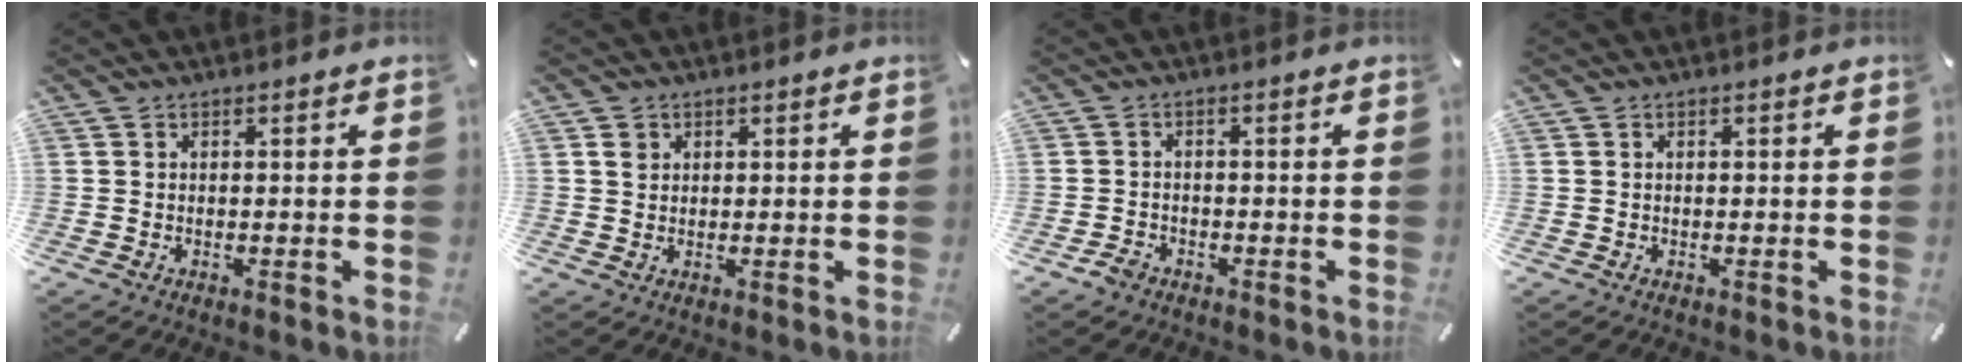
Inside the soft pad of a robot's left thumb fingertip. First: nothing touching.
{"total": 2.1, "force": [0.8, 1.8, 0.6], "torque": [0.001, -0.003, 0.012]}
{"total": 2.4, "force": [-1.8, 1.3, 0.7], "torque": [-0.019, 0.008, -0.038]}
{"total": 0.0}